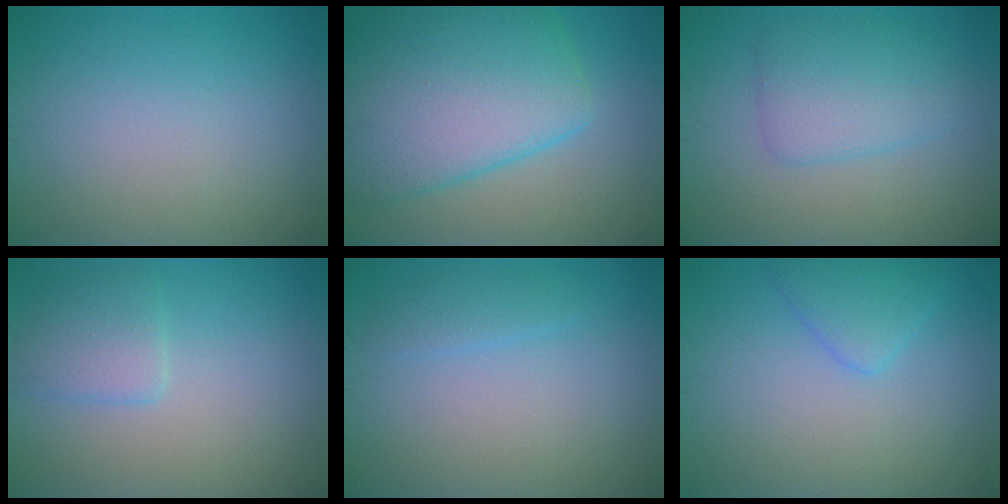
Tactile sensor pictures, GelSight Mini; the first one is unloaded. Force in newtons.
{"total": 10.3, "press": 10.3, "slide": 0.4}
{"total": 3.7, "press": 3.7, "slide": 0.1}
{"total": 2.6, "press": 2.6, "slide": 0.1}
{"total": 1.4, "press": 1.4, "slide": 0.0}
{"total": 2.3, "press": 2.3, "slide": 0.2}